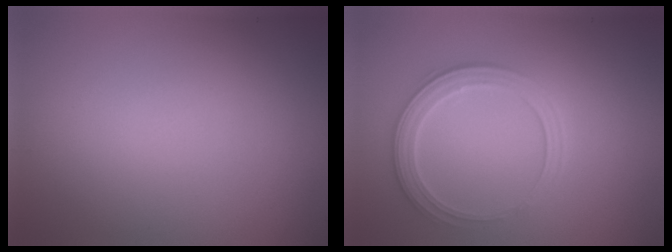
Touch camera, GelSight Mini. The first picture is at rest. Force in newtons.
{"total": 3.0, "press": 2.9, "slide": 0.2}